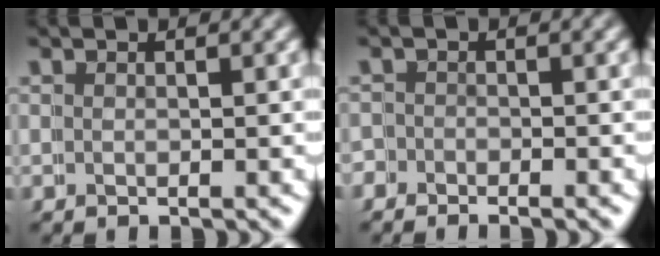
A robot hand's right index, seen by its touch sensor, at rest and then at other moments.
{"total": 2.1, "force": [-1.4, 1.5, -0.2], "torque": [-0.012, -0.004, -0.033]}